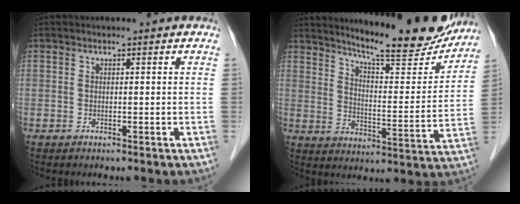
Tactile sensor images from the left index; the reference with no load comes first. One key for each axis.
{"total": 18.6, "fx": 16.8, "fy": 2.0, "fz": 7.8, "tx": -0.114, "ty": -0.047, "tz": 0.227}